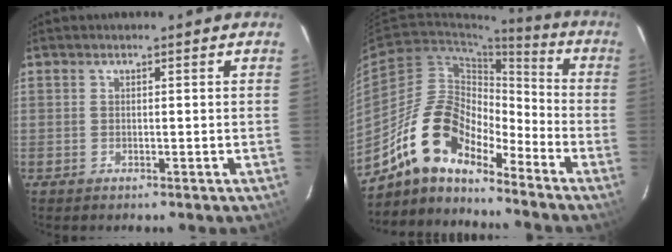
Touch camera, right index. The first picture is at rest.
{"total": 14.9, "force": [-11.9, 5.4, 7.3], "torque": [-0.131, 0.008, -0.230]}